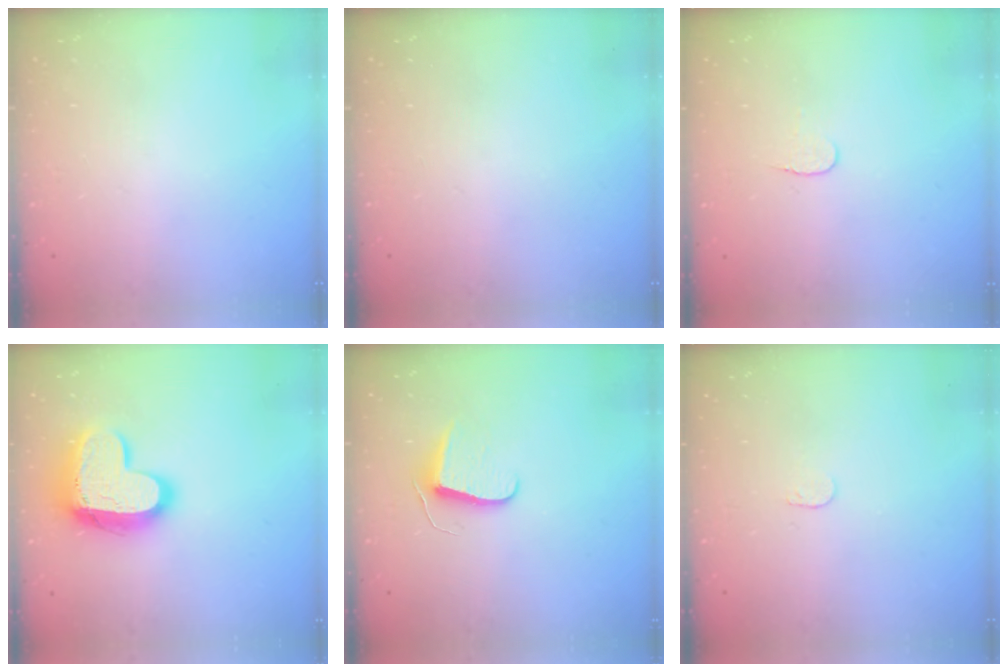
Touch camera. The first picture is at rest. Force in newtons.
{"total": 0.0}
{"total": 3.9, "press": 3.9, "slide": 0.2}
{"total": 16.3, "press": 16.3, "slide": 1.0}
{"total": 7.5, "press": 7.4, "slide": 0.6}
{"total": 3.2, "press": 3.2, "slide": 0.3}